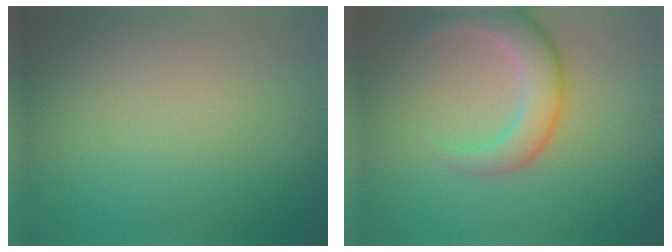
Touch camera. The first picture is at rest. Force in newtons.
{"total": 4.7, "press": 4.7, "slide": 0.3}